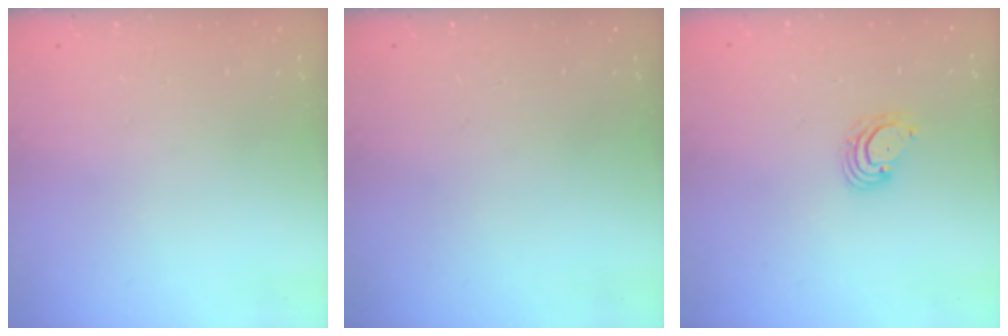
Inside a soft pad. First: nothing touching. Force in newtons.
{"total": 0.0}
{"total": 2.9, "press": 2.9, "slide": 0.1}